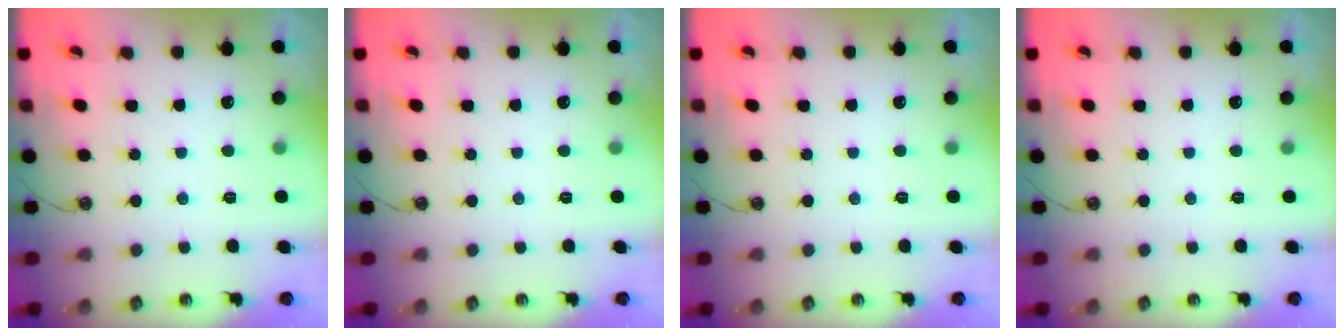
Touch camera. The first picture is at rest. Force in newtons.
{"total": 0.0}
{"total": 0.0}
{"total": 0.0}